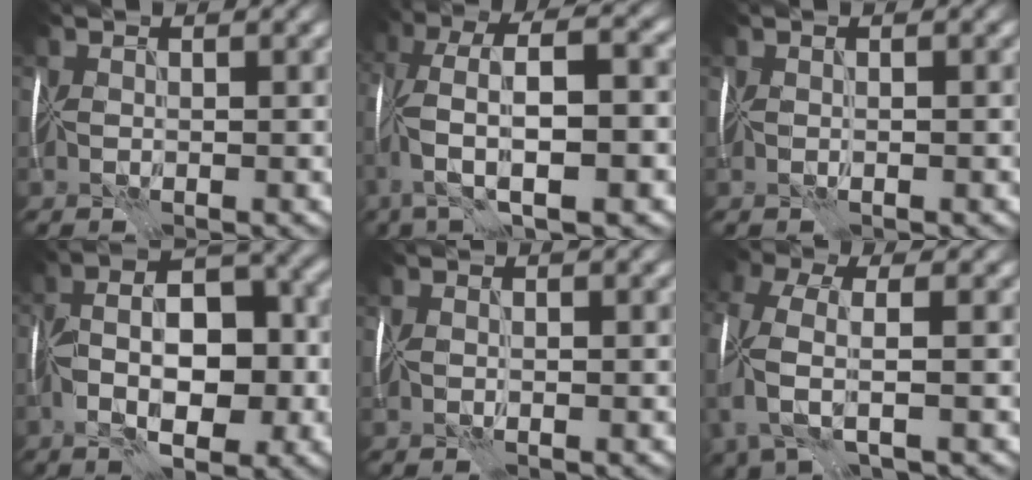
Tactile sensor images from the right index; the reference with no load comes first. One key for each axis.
{"total": 8.5, "fx": -1.0, "fy": 2.7, "fz": 8.0, "tx": -0.148, "ty": 0.025, "tz": -0.022}
{"total": 0.0}
{"total": 8.6, "fx": -2.2, "fy": 3.5, "fz": 7.5, "tx": -0.114, "ty": 0.017, "tz": -0.040}
{"total": 0.9, "fx": 0.5, "fy": 0.4, "fz": 0.6, "tx": -0.007, "ty": 0.009, "tz": 0.002}
{"total": 4.1, "fx": -0.4, "fy": 1.5, "fz": 3.8, "tx": -0.095, "ty": 0.005, "tz": -0.018}